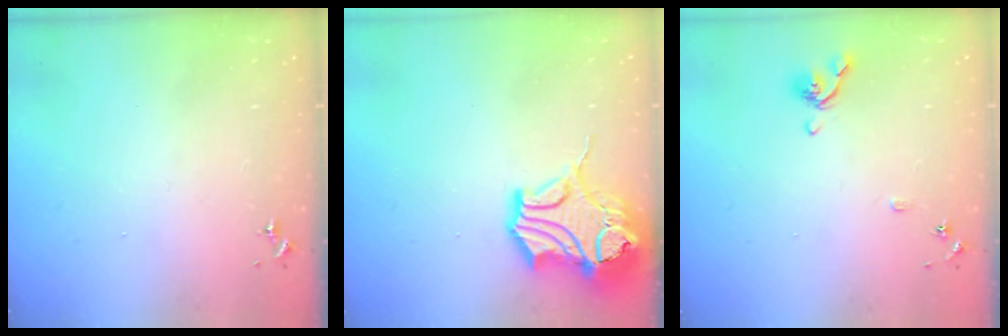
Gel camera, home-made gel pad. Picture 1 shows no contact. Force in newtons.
{"total": 19.8, "press": 19.6, "slide": 2.6}
{"total": 7.9, "press": 7.7, "slide": 1.4}